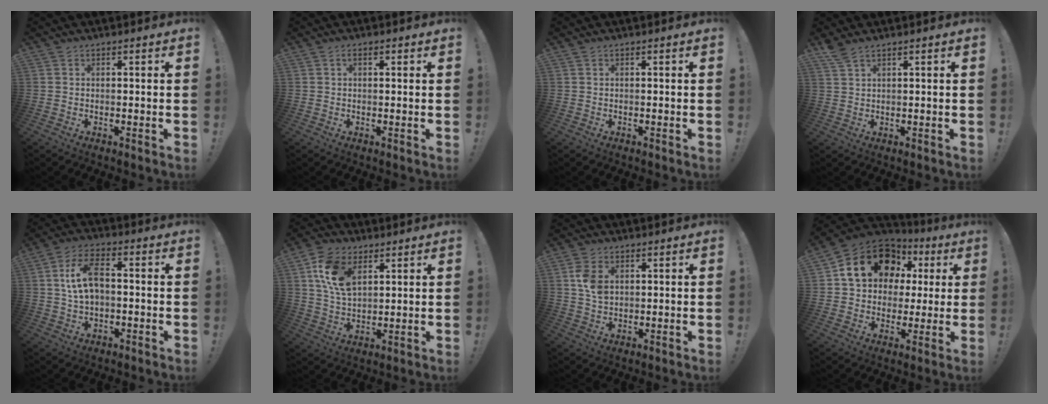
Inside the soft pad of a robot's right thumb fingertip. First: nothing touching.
{"total": 1.4, "force": [0.4, 0.7, 1.2], "torque": [-0.019, 0.002, 0.005]}
{"total": 0.0}
{"total": 3.3, "force": [2.5, 0.8, 2.0], "torque": [-0.046, -0.010, 0.048]}
{"total": 10.2, "force": [1.0, 6.1, 8.1], "torque": [-0.140, 0.009, 0.019]}
{"total": 13.0, "force": [5.6, 7.9, 8.7], "torque": [-0.169, -0.004, 0.105]}
{"total": 6.7, "force": [1.9, 4.4, 4.6], "torque": [-0.083, -0.005, 0.032]}
{"total": 18.2, "force": [7.4, 13.9, 9.1], "torque": [-0.136, -0.025, 0.148]}